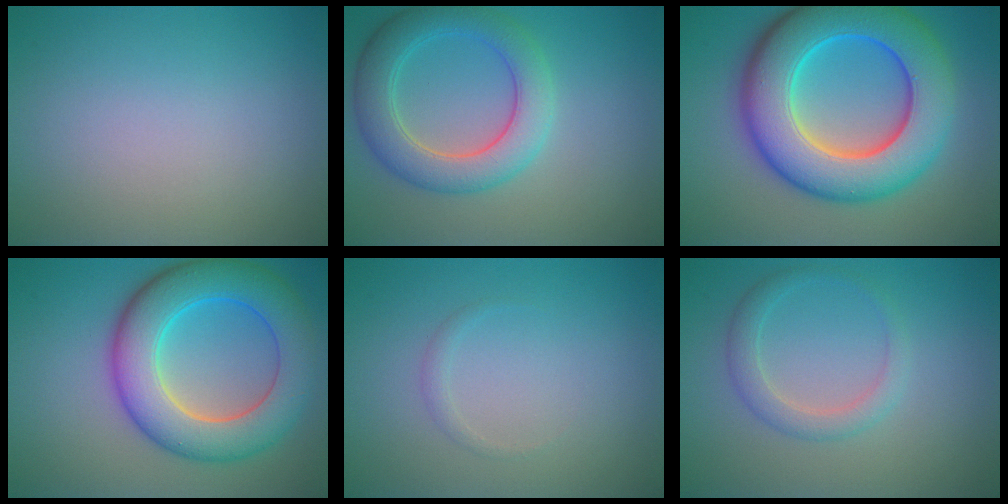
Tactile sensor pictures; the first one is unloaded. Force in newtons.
{"total": 5.5, "press": 5.5, "slide": 0.5}
{"total": 12.2, "press": 12.2, "slide": 0.1}
{"total": 9.2, "press": 9.2, "slide": 0.2}
{"total": 0.8, "press": 0.8, "slide": 0.0}
{"total": 2.2, "press": 2.2, "slide": 0.2}